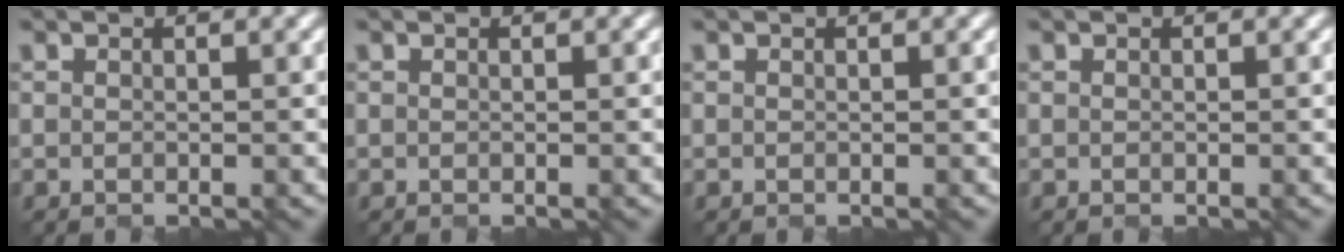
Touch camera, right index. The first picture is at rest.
{"total": 0.0}
{"total": 0.0}
{"total": 0.0}